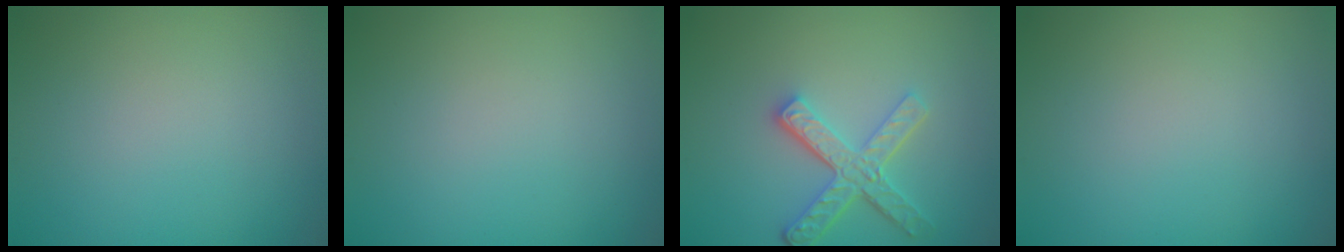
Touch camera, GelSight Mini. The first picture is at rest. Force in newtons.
{"total": 0.0}
{"total": 4.2, "press": 3.2, "slide": 2.7}
{"total": 0.0}